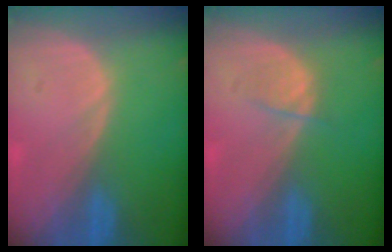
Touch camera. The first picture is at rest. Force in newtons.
{"total": 1.9, "press": 1.9, "slide": 0.4}